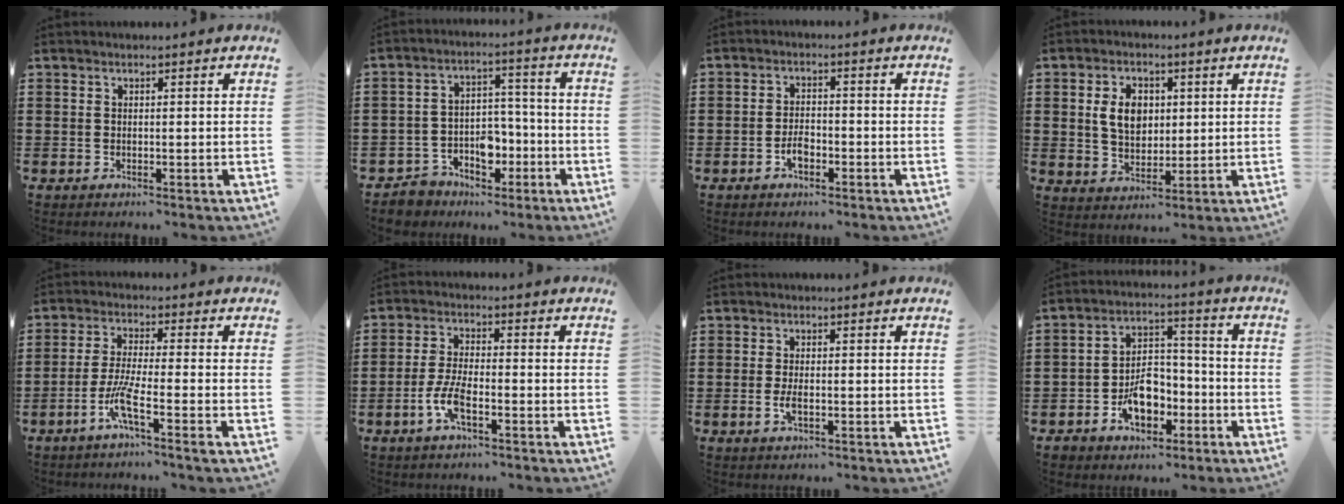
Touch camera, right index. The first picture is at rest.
{"total": 6.6, "force": [-3.6, 4.9, 2.4], "torque": [-0.053, 0.025, -0.062]}
{"total": 2.9, "force": [-1.5, 1.4, 2.0], "torque": [-0.043, 0.004, -0.031]}
{"total": 6.2, "force": [1.2, 4.3, 4.3], "torque": [-0.096, 0.010, 0.015]}
{"total": 6.7, "force": [-3.3, 0.2, 5.8], "torque": [-0.123, -0.011, -0.068]}
{"total": 5.1, "force": [-2.4, 1.4, 4.3], "torque": [-0.103, -0.007, -0.052]}
{"total": 2.4, "force": [-0.5, 0.8, 2.2], "torque": [-0.052, -0.005, -0.014]}
{"total": 7.9, "force": [-3.4, 5.2, 4.8], "torque": [-0.083, 0.016, -0.061]}